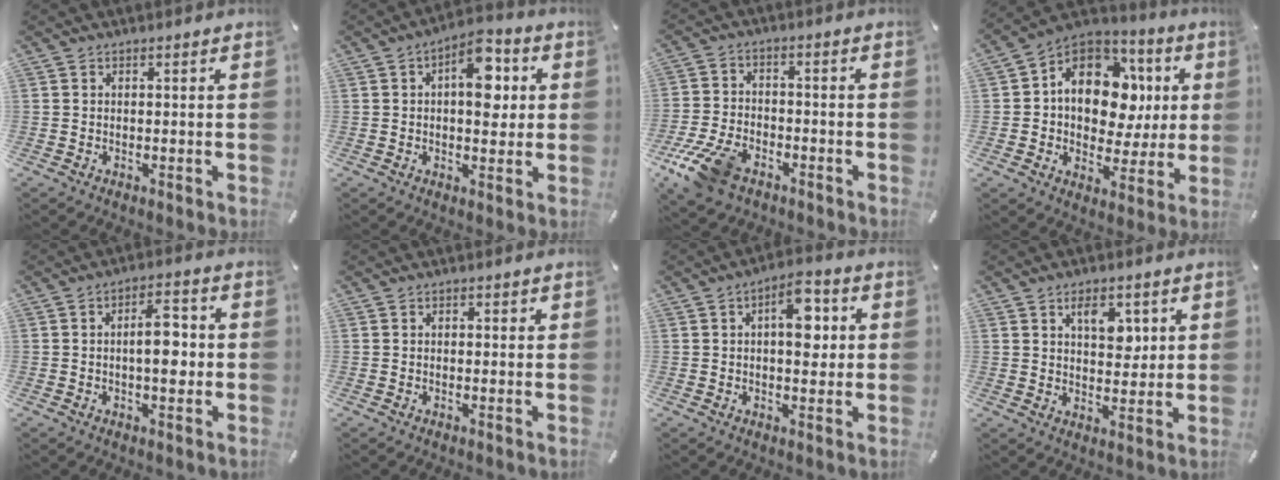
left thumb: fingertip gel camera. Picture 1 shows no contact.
{"total": 10.5, "force": [2.1, 5.7, 8.6], "torque": [-0.104, -0.007, 0.030]}
{"total": 10.4, "force": [-6.5, 5.8, 5.6], "torque": [-0.122, 0.026, -0.122]}
{"total": 15.5, "force": [3.0, 12.1, 9.2], "torque": [-0.145, -0.016, 0.059]}
{"total": 8.2, "force": [-0.4, 3.9, 7.2], "torque": [-0.101, 0.009, -0.010]}
{"total": 0.6, "force": [0.0, 0.5, 0.3], "torque": [-0.005, 0.004, -0.001]}
{"total": 9.6, "force": [1.7, 5.0, 8.0], "torque": [-0.101, -0.001, 0.023]}
{"total": 7.4, "force": [2.9, 4.4, 5.2], "torque": [-0.056, -0.010, 0.042]}